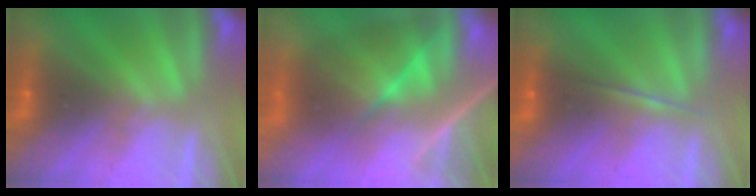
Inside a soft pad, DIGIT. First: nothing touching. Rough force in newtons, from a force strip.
{"total": 8.0}
{"total": 1.6}